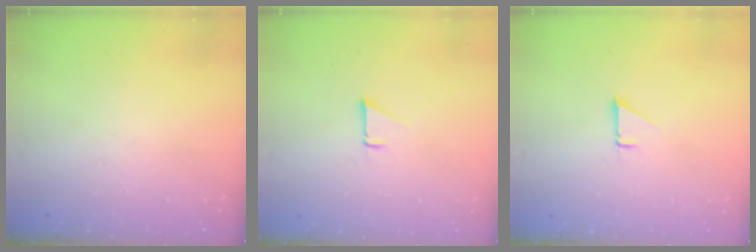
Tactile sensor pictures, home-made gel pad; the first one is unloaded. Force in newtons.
{"total": 1.4, "press": 1.3, "slide": 0.1}
{"total": 1.4, "press": 1.3, "slide": 0.1}